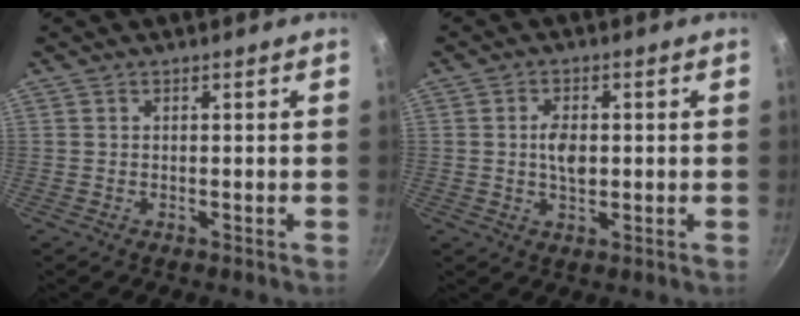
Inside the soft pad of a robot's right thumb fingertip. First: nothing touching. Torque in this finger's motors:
{"motor_torque": [0.50, 1.29, 0.50, -0.37, 0.11]}